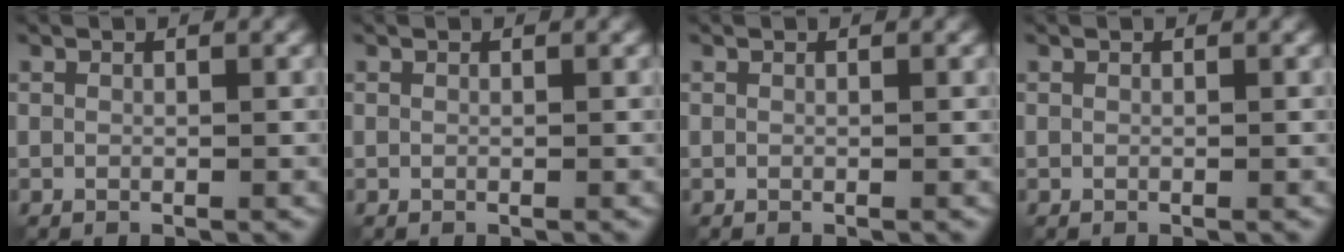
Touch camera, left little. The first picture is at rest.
{"total": 0.0}
{"total": 0.0}
{"total": 0.0}